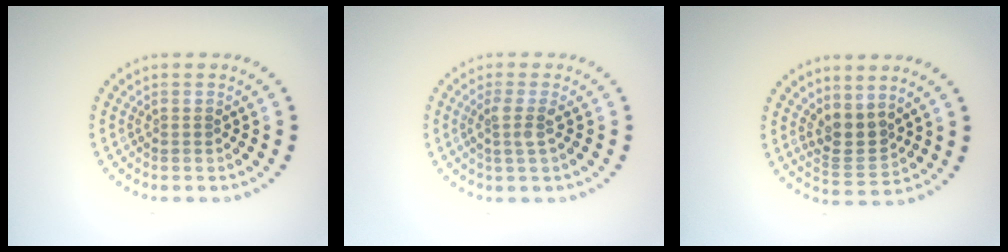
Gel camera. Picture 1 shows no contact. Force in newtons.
{"total": 1.8, "press": 1.4, "slide": 1.2}
{"total": 2.9, "press": 2.4, "slide": 1.5}